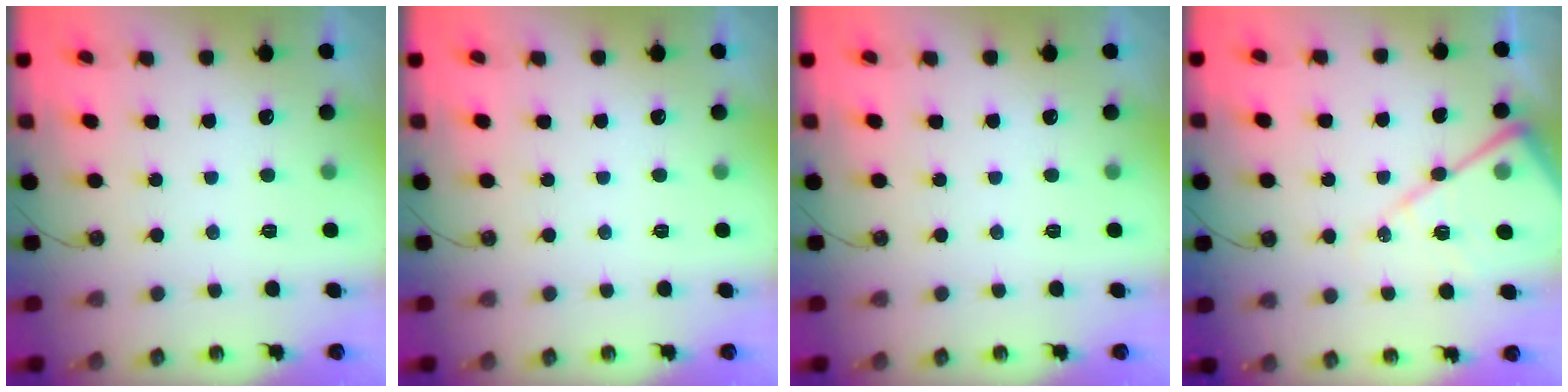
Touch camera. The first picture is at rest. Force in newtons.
{"total": 0.0}
{"total": 0.0}
{"total": 13.8, "press": 13.7, "slide": 1.3}